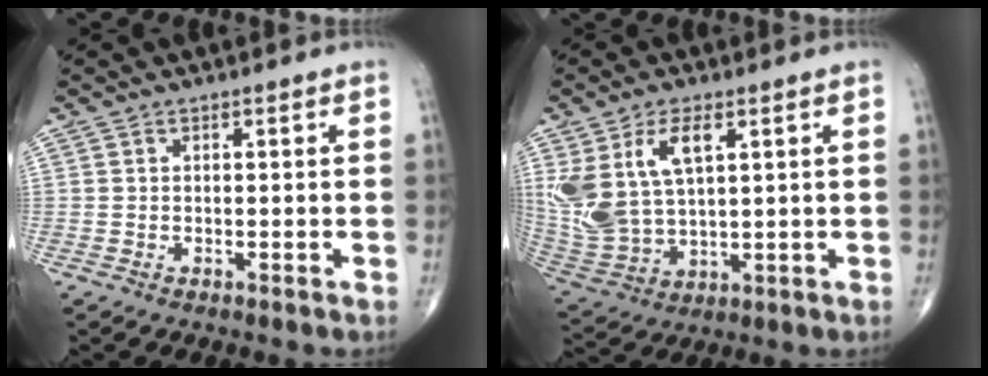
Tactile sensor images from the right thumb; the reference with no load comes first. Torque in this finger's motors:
{"motor_torque": [1.04, 1.23, 1.28, 0.82, 0.14]}